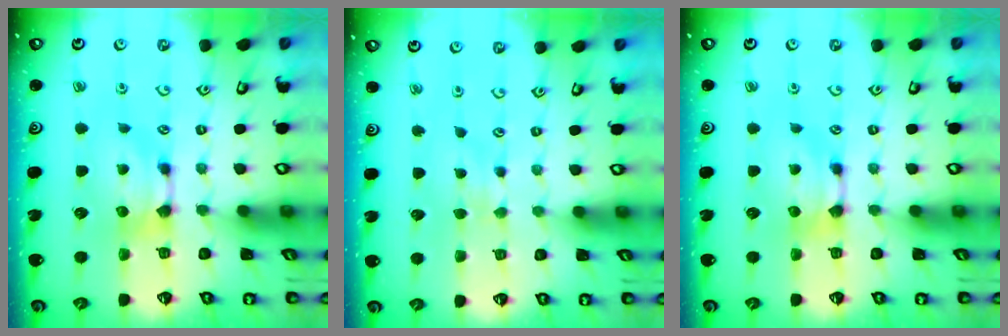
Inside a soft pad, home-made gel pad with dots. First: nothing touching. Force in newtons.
{"total": 2.6, "press": 2.5, "slide": 0.3}
{"total": 0.0}